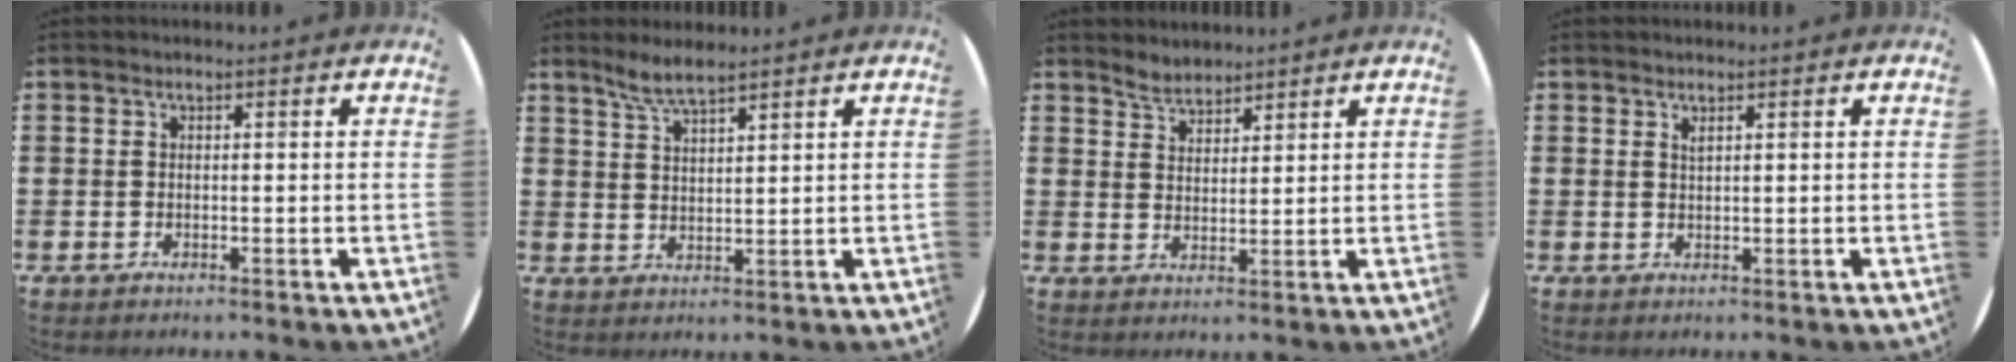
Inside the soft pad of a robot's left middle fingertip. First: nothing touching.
{"total": 3.8, "force": [3.4, 0.3, 1.6], "torque": [-0.039, -0.003, 0.061]}
{"total": 3.0, "force": [2.9, 0.8, -0.1], "torque": [-0.004, -0.004, 0.056]}
{"total": 0.7, "force": [0.7, 0.0, 0.3], "torque": [-0.007, 0.001, 0.012]}